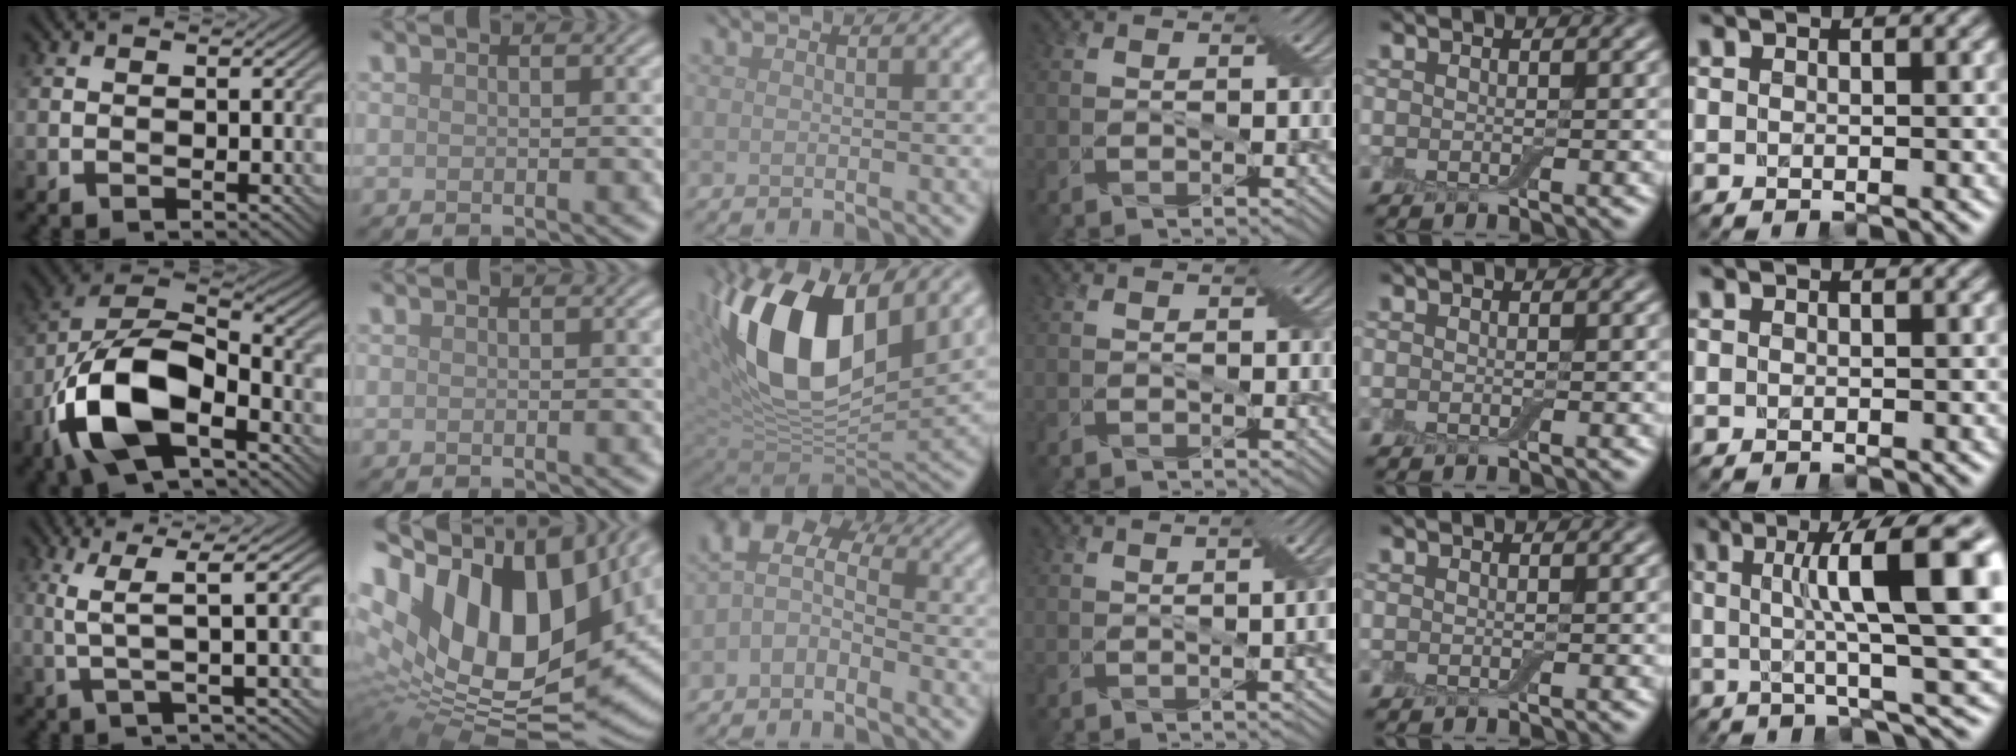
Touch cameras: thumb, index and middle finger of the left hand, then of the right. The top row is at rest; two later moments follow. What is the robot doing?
{"motion": "cut", "object": "cling film"}